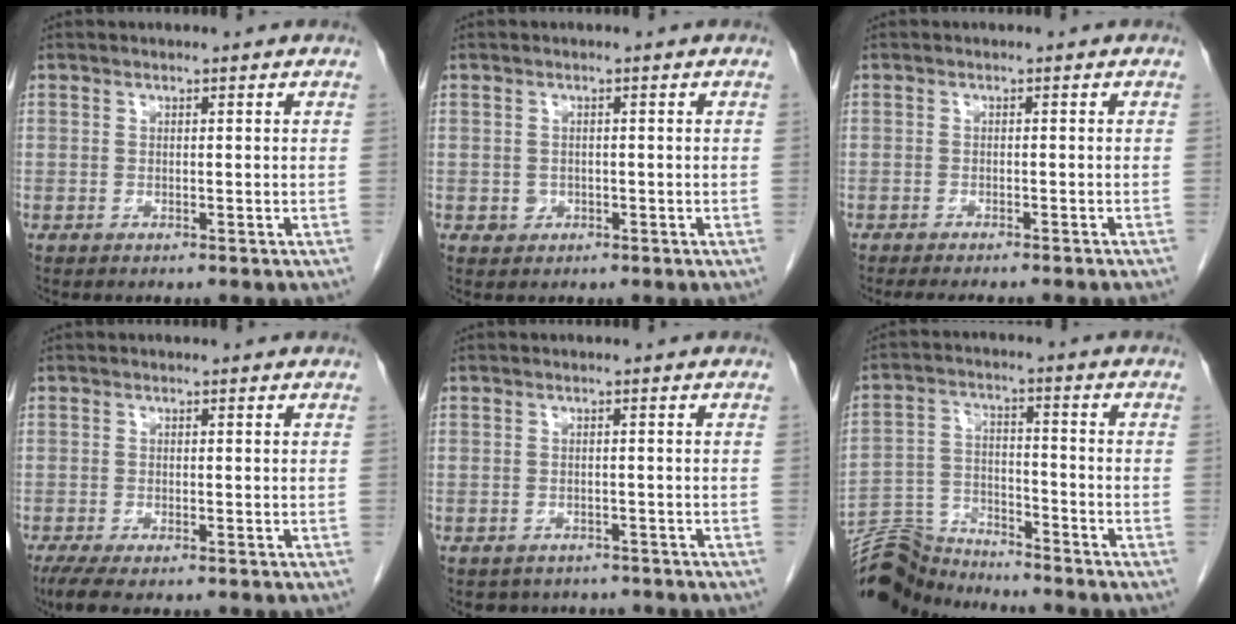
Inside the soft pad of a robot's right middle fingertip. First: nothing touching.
{"total": 1.4, "force": [-0.3, 1.3, 0.4], "torque": [-0.004, 0.004, -0.001]}
{"total": 7.7, "force": [-6.7, 0.3, 3.7], "torque": [-0.030, -0.012, -0.089]}
{"total": 4.5, "force": [-3.1, 1.2, 3.0], "torque": [-0.053, -0.013, -0.048]}
{"total": 5.3, "force": [-4.6, 2.6, 0.4], "torque": [0.002, 0.008, -0.051]}
{"total": 9.3, "force": [-9.2, 0.8, -0.1], "torque": [-0.008, 0.010, -0.174]}